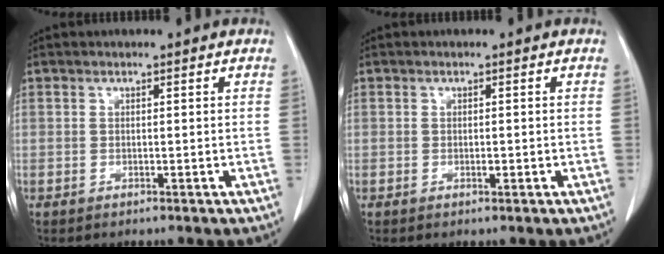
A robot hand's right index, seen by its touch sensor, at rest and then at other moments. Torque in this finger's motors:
{"motor_torque": [-0.20, 0.18, -0.10, 0.02]}